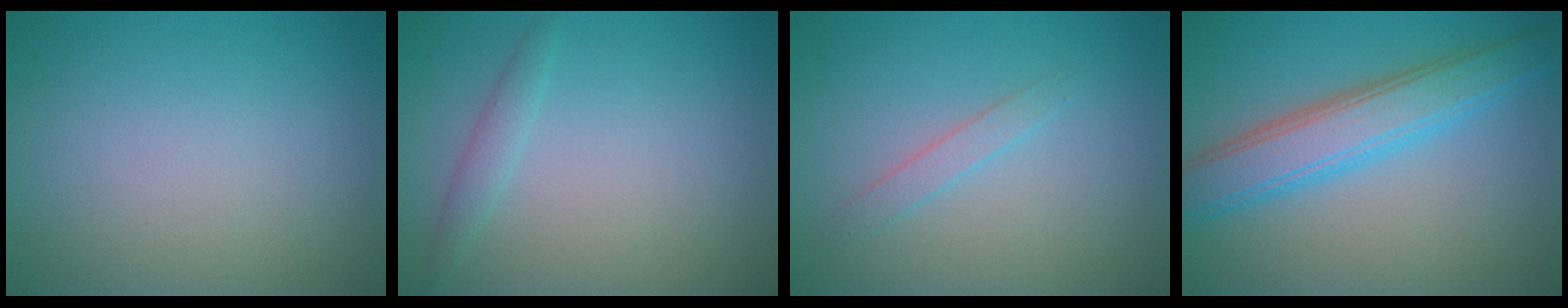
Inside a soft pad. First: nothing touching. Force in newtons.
{"total": 1.2, "press": 1.2, "slide": 0.0}
{"total": 1.3, "press": 1.3, "slide": 0.1}
{"total": 5.5, "press": 5.5, "slide": 0.0}